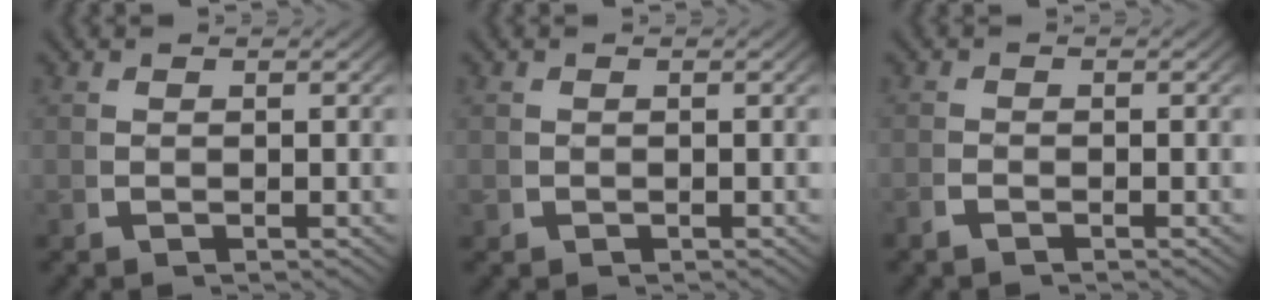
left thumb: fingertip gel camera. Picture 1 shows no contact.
{"total": 0.5, "force": [-0.1, 0.5, 0.0], "torque": [-0.002, -0.009, 0.001]}
{"total": 0.9, "force": [-0.8, 0.3, 0.2], "torque": [-0.001, -0.001, -0.020]}